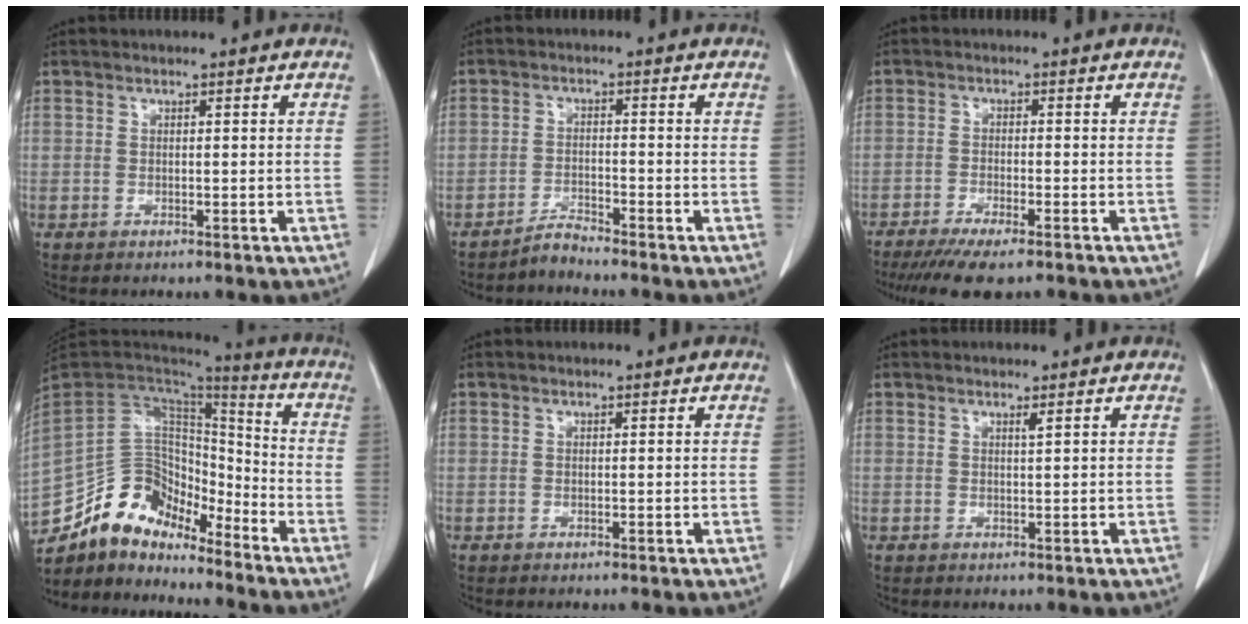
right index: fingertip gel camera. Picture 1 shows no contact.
{"total": 2.2, "force": [-2.2, 0.0, -0.1], "torque": [0.009, -0.008, -0.041]}
{"total": 9.4, "force": [-7.5, 1.3, 5.6], "torque": [-0.080, -0.018, -0.116]}
{"total": 14.7, "force": [-12.4, 6.6, 4.5], "torque": [-0.069, 0.065, -0.227]}
{"total": 0.0}
{"total": 0.6, "force": [0.4, -0.2, 0.5], "torque": [-0.016, -0.005, 0.011]}